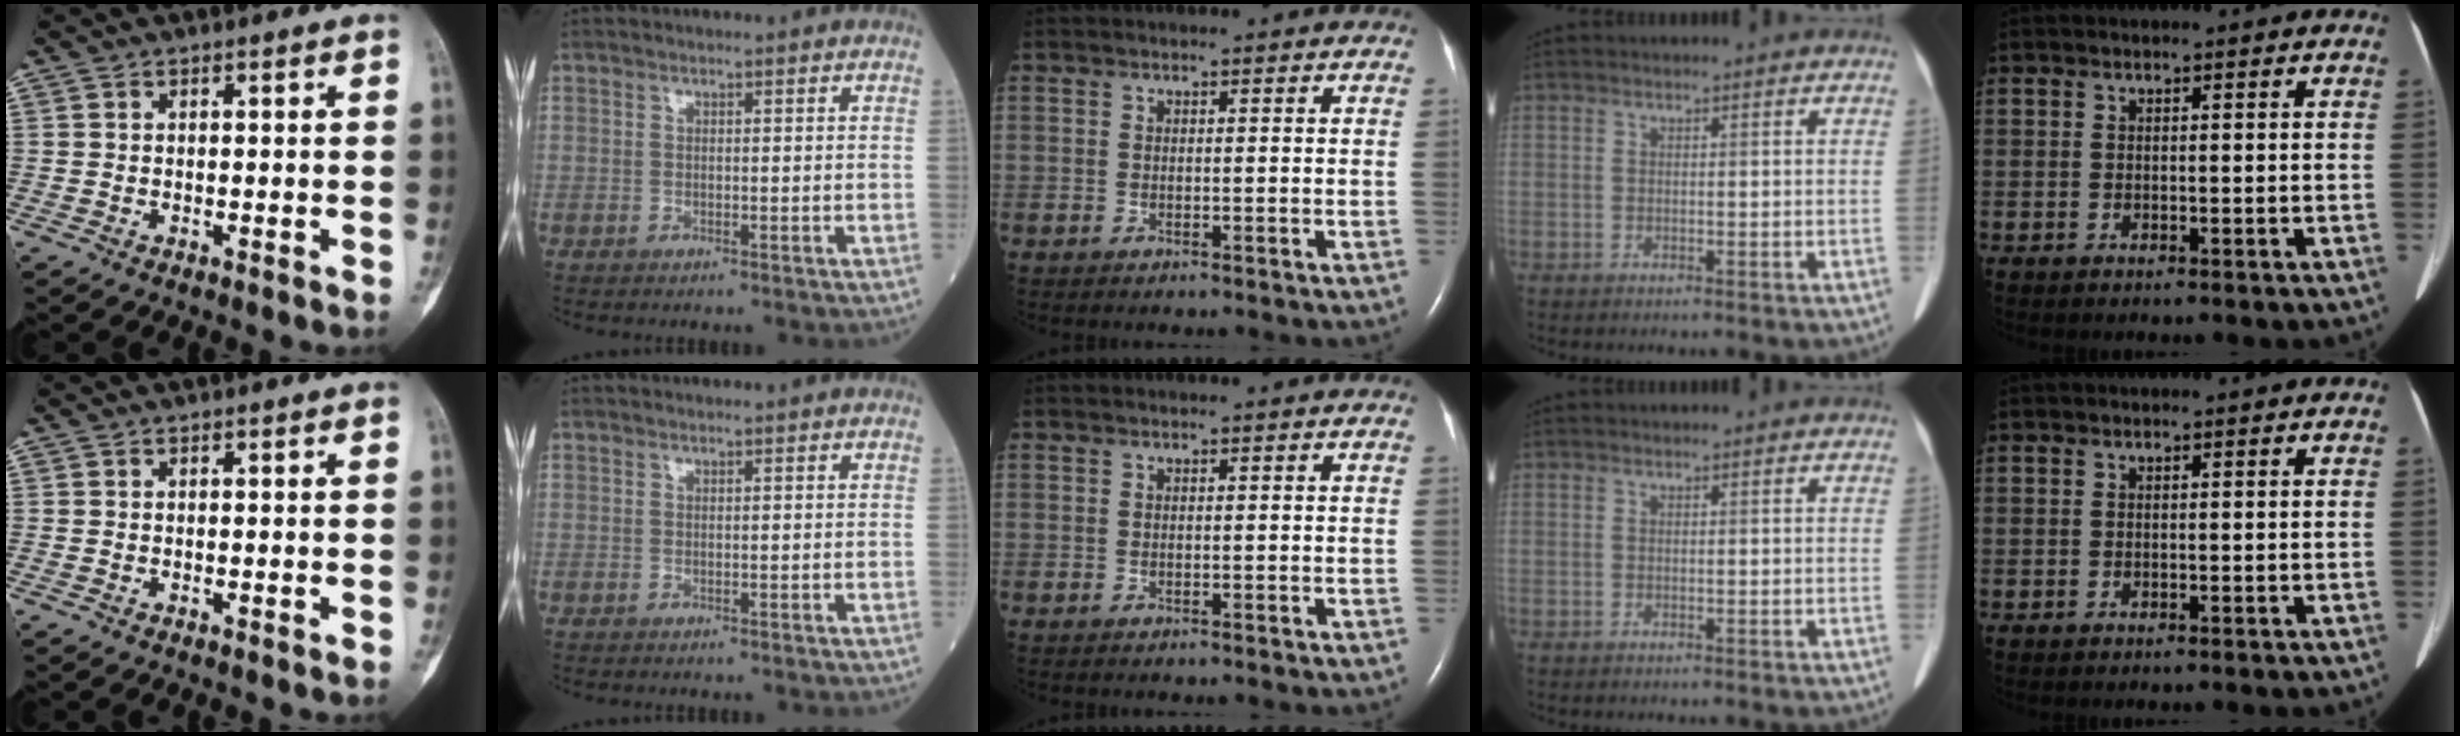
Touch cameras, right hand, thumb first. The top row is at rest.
{}